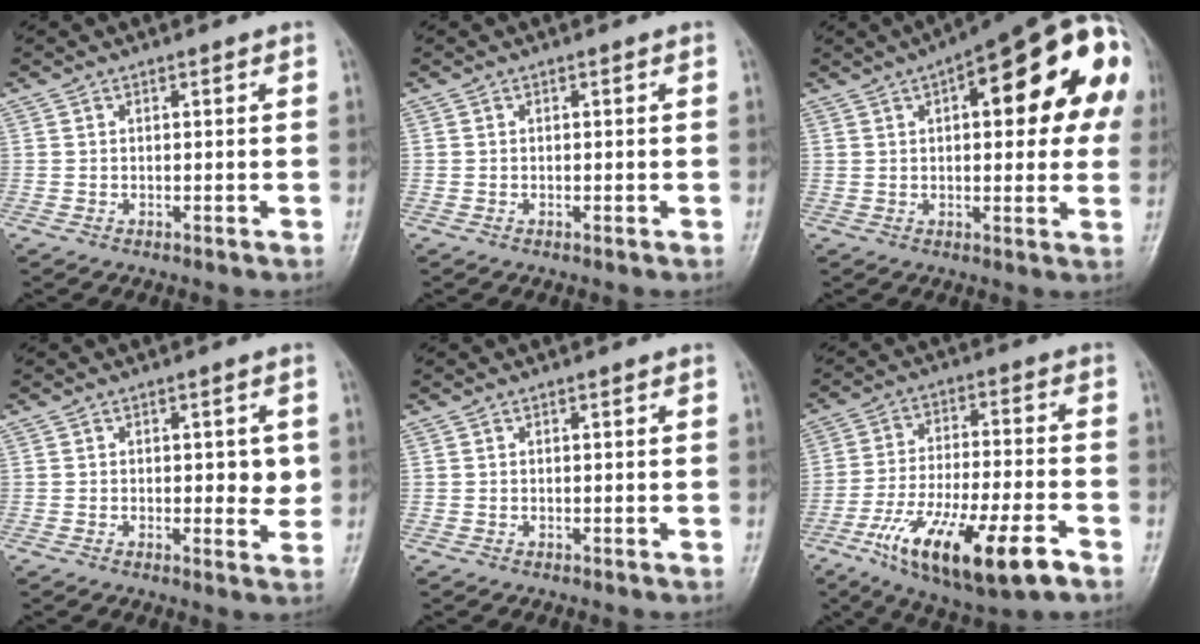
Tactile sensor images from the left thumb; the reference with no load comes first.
{"total": 0.0}
{"total": 23.8, "force": [6.6, 8.4, 21.2], "torque": [-0.262, 0.027, 0.075]}
{"total": 4.7, "force": [0.3, 2.2, 4.1], "torque": [-0.038, -0.005, 0.004]}
{"total": 0.0}
{"total": 19.0, "force": [-9.6, 5.4, 15.4], "torque": [-0.294, 0.020, -0.158]}